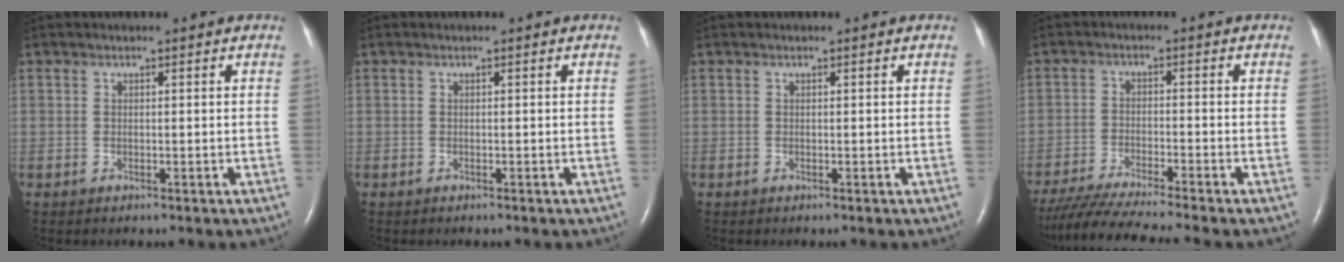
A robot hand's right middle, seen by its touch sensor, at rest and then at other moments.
{"total": 0.0}
{"total": 0.0}
{"total": 11.2, "force": [-9.8, -1.6, 5.2], "torque": [-0.084, -0.029, -0.163]}